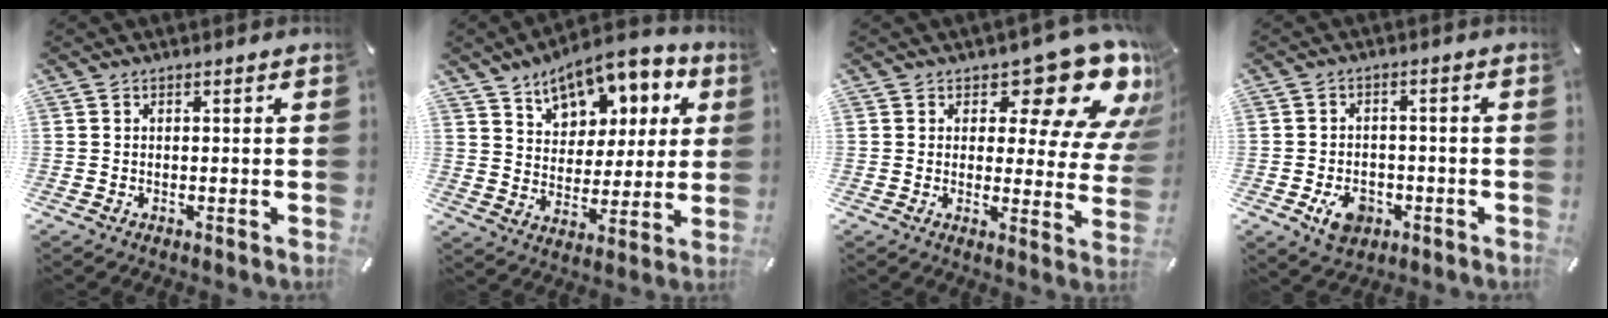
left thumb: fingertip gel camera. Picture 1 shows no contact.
{"total": 12.8, "force": [8.8, 7.7, 5.2], "torque": [-0.080, -0.057, 0.157]}
{"total": 16.7, "force": [10.2, 7.6, 10.8], "torque": [-0.128, -0.079, 0.167]}
{"total": 6.6, "force": [-2.6, 4.8, 3.6], "torque": [-0.059, 0.006, -0.049]}